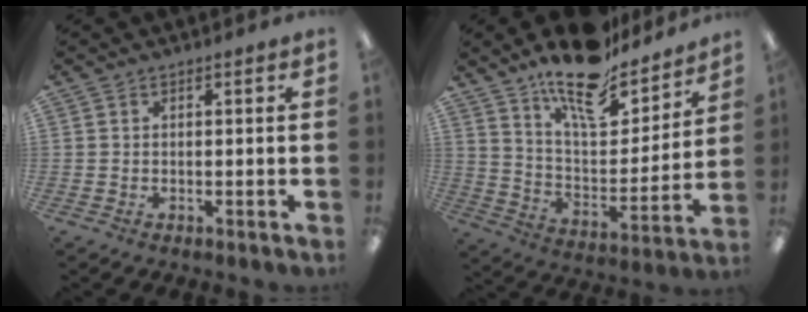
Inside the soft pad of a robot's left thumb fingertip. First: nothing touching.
{"total": 17.7, "force": [14.4, 6.2, 8.3], "torque": [-0.145, -0.103, 0.250]}